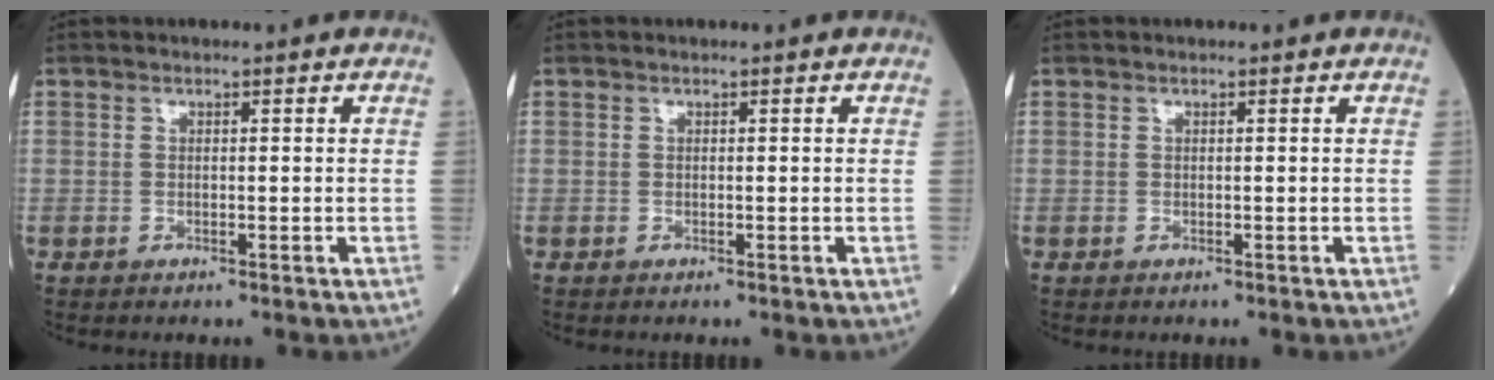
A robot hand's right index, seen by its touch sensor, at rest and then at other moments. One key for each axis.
{"total": 0.0}
{"total": 0.0}